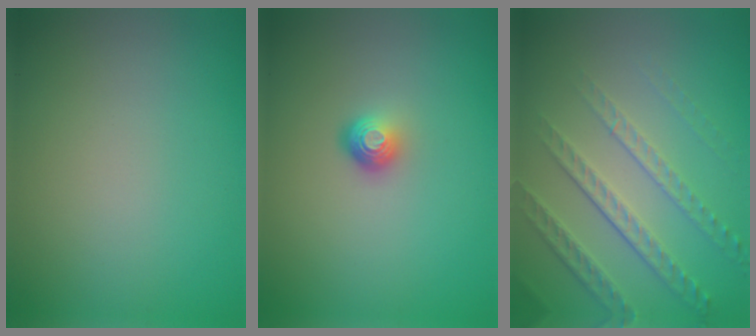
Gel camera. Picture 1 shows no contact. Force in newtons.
{"total": 1.9, "press": 1.3, "slide": 1.4}
{"total": 5.0, "press": 3.5, "slide": 3.7}